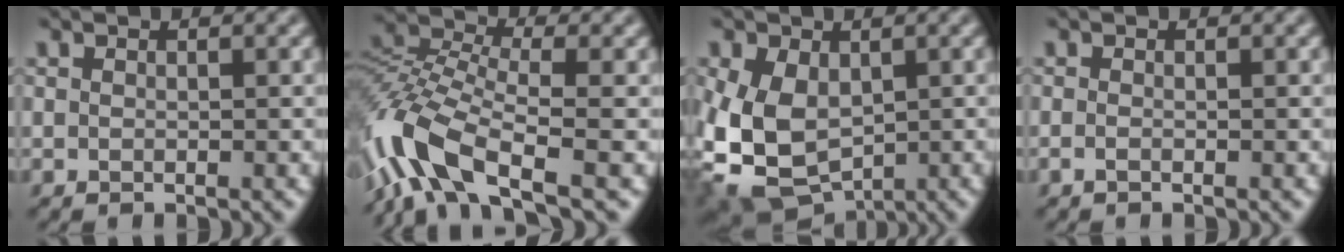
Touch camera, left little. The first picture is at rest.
{"total": 8.8, "force": [-4.9, 3.5, 6.5], "torque": [-0.142, 0.013, -0.111]}
{"total": 9.4, "force": [-0.8, 6.6, 6.6], "torque": [-0.164, -0.024, -0.002]}
{"total": 0.6, "force": [-0.4, 0.2, 0.4], "torque": [-0.011, 0.000, -0.008]}